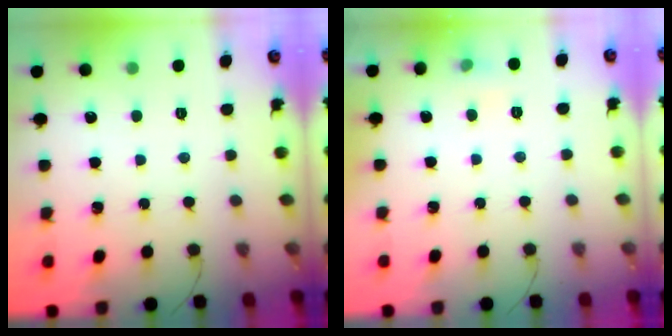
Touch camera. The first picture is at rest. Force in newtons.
{"total": 4.6, "press": 4.4, "slide": 1.4}